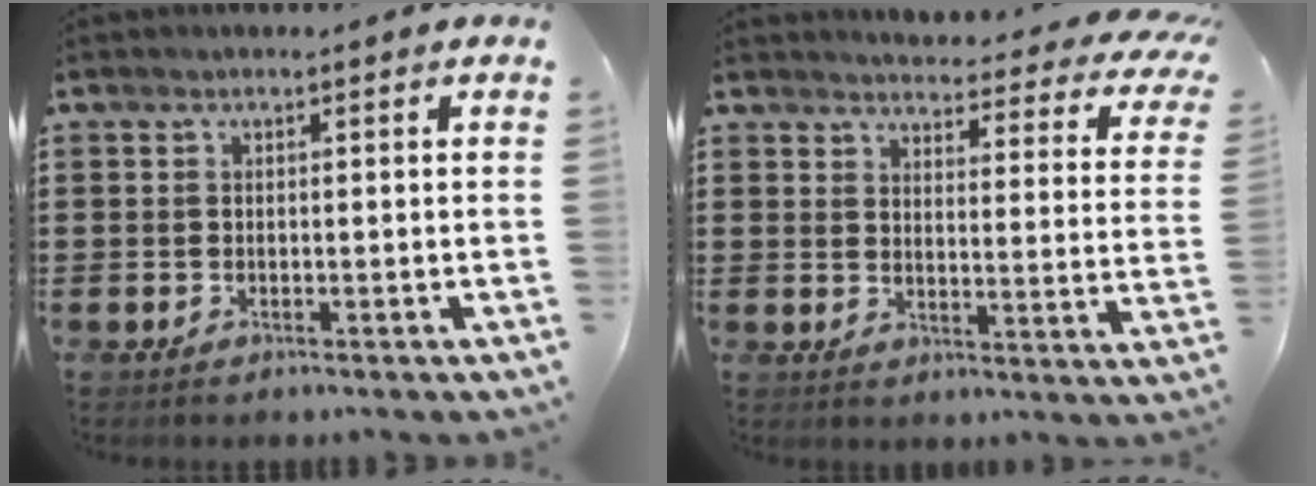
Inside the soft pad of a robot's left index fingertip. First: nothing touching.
{"total": 3.7, "force": [3.5, 0.2, 1.2], "torque": [-0.029, -0.039, 0.053]}